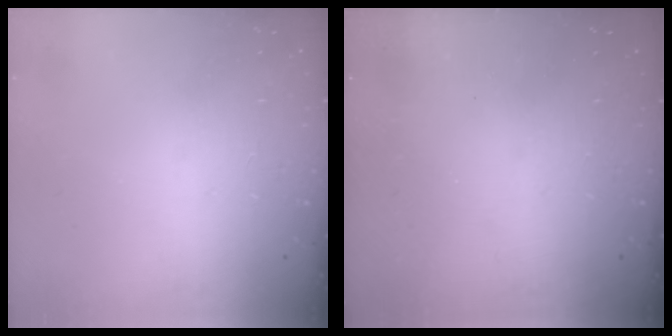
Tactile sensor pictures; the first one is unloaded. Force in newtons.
{"total": 2.5, "press": 2.4, "slide": 0.8}